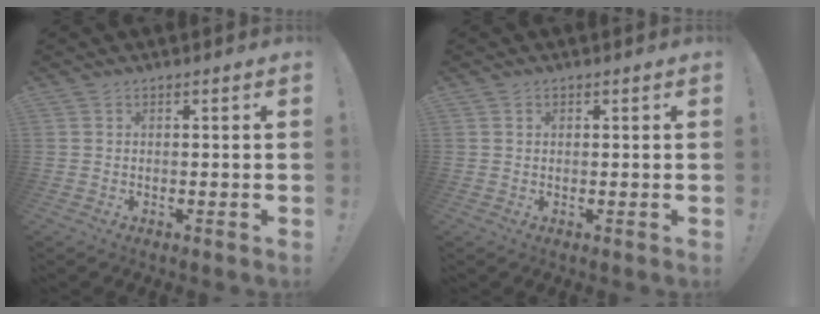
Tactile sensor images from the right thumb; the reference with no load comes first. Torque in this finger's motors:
{"motor_torque": [0.08, -0.32, -0.25, 0.24, 0.01]}